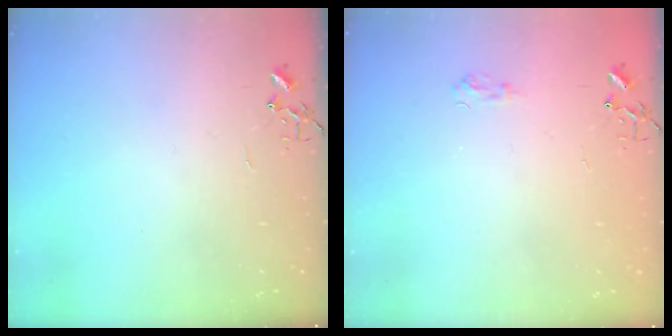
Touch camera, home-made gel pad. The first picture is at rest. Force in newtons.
{"total": 5.7, "press": 5.7, "slide": 0.6}